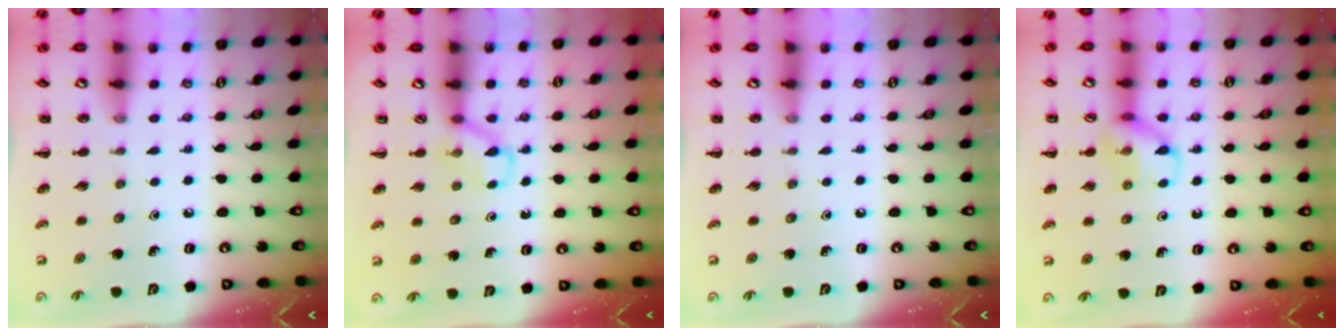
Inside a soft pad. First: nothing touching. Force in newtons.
{"total": 3.7, "press": 3.6, "slide": 1.0}
{"total": 0.0}
{"total": 10.2, "press": 10.2, "slide": 0.9}